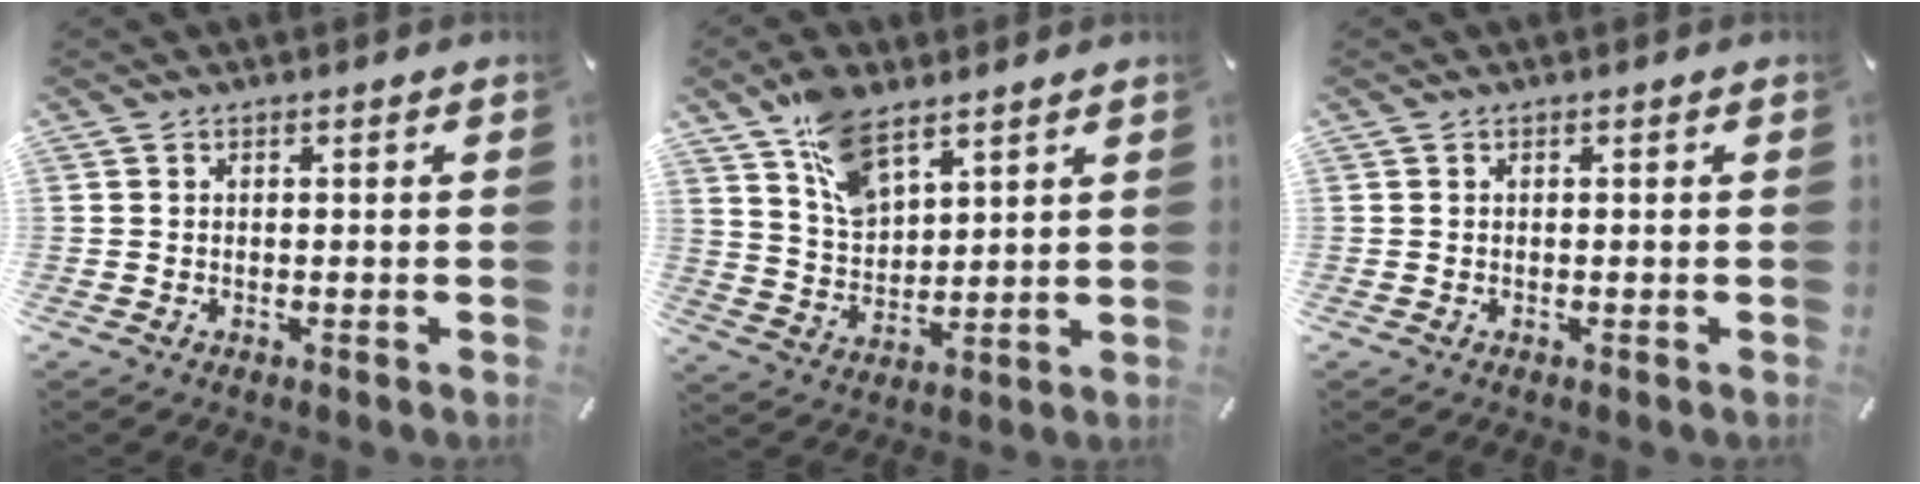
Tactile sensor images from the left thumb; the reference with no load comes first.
{"total": 10.6, "force": [7.3, 5.5, 5.5], "torque": [-0.112, -0.025, 0.138]}
{"total": 0.0}